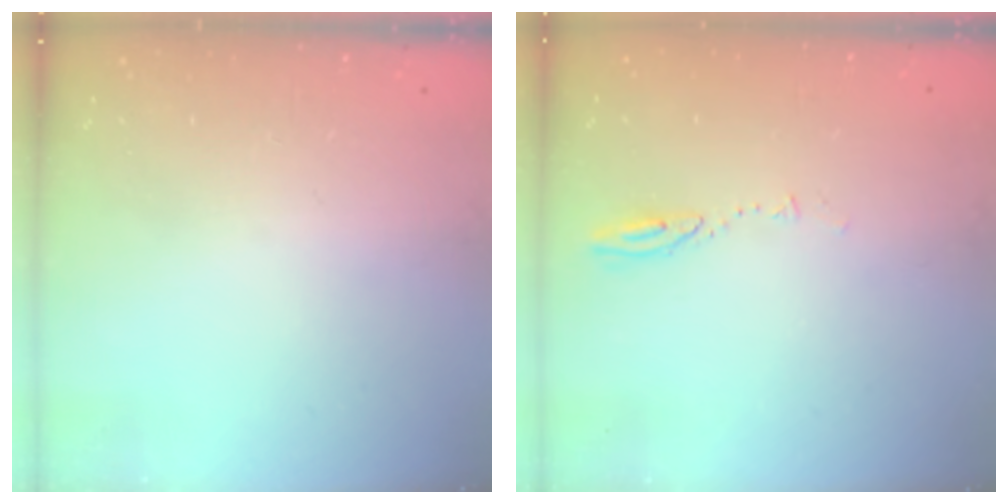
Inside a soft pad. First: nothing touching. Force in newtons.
{"total": 4.0, "press": 4.0, "slide": 0.5}